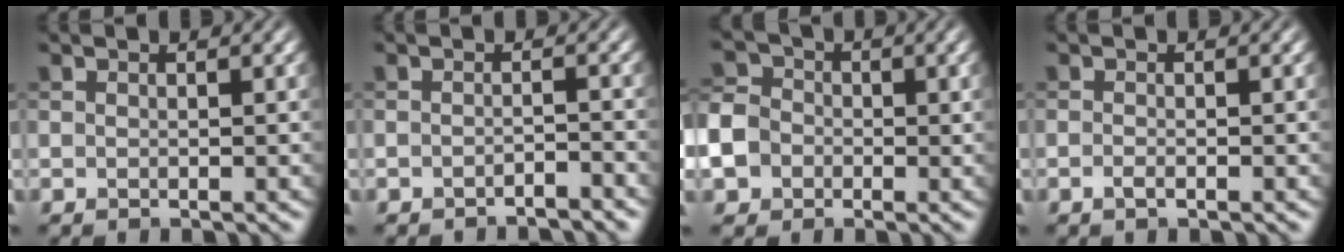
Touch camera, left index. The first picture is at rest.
{"total": 1.8, "force": [-1.7, 0.1, 0.4], "torque": [-0.002, 0.001, -0.029]}
{"total": 8.2, "force": [-3.1, 6.8, 3.2], "torque": [-0.081, -0.018, -0.081]}
{"total": 0.8, "force": [-0.4, 0.2, 0.6], "torque": [-0.013, -0.001, -0.009]}